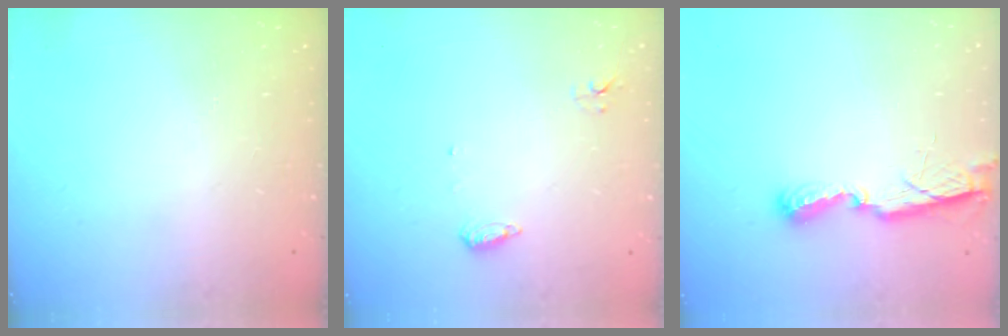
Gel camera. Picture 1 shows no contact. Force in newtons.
{"total": 5.3, "press": 5.1, "slide": 1.3}
{"total": 6.7, "press": 6.7, "slide": 0.5}